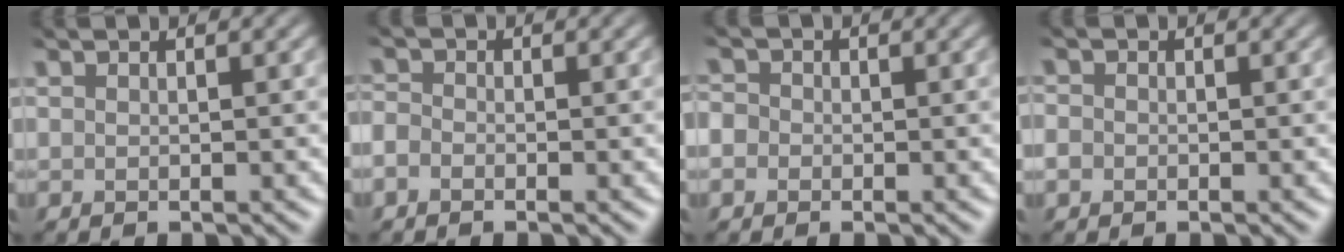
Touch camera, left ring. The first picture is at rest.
{"total": 1.7, "force": [-1.6, 0.5, -0.3], "torque": [-0.005, -0.004, -0.023]}
{"total": 1.6, "force": [-1.1, 1.1, -0.3], "torque": [-0.007, -0.006, -0.012]}
{"total": 1.1, "force": [-0.9, 0.5, -0.4], "torque": [-0.008, -0.004, -0.005]}